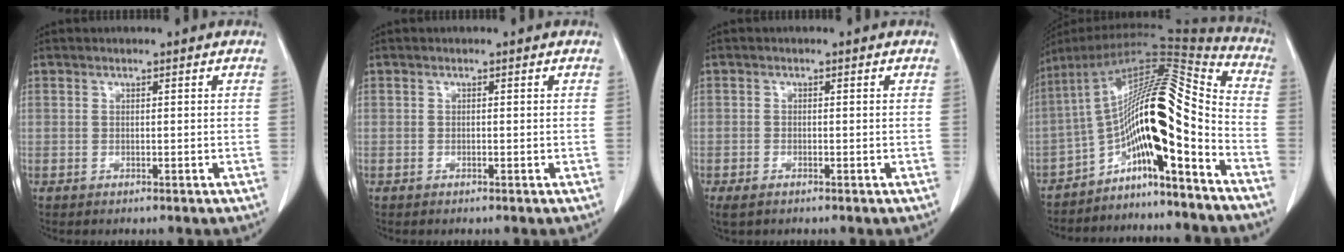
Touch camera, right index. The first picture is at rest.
{"total": 0.0}
{"total": 2.0, "force": [-1.3, 1.0, 1.2], "torque": [-0.026, -0.004, -0.018]}
{"total": 17.1, "force": [-8.9, 1.5, 14.6], "torque": [-0.241, 0.039, -0.147]}